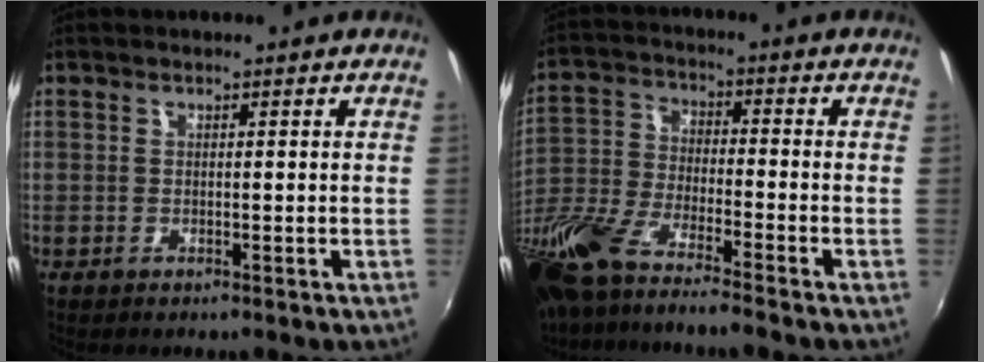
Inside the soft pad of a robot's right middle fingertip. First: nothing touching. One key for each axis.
{"total": 16.9, "fx": -12.9, "fy": 2.7, "fz": 10.5, "tx": -0.228, "ty": -0.044, "tz": -0.250}